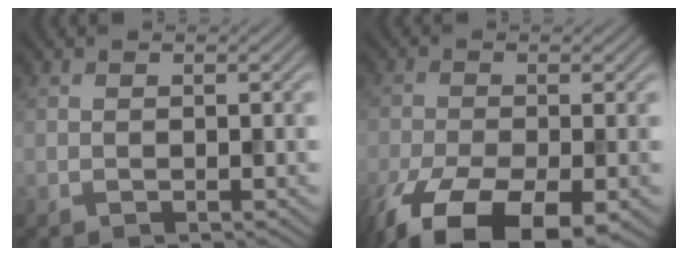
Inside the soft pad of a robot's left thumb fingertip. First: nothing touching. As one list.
[{"total": 14.5, "force": [-8.4, 6.4, 10.0], "torque": [-0.207, -0.057, -0.126]}]